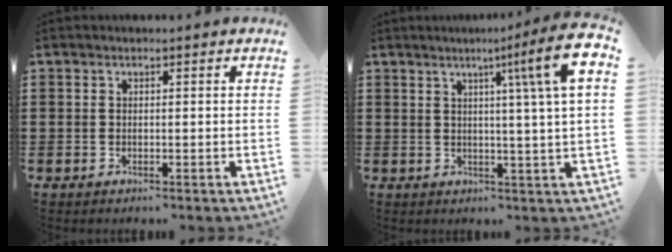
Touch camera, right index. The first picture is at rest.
{"total": 10.1, "force": [3.8, -1.0, 9.3], "torque": [-0.157, -0.021, 0.051]}